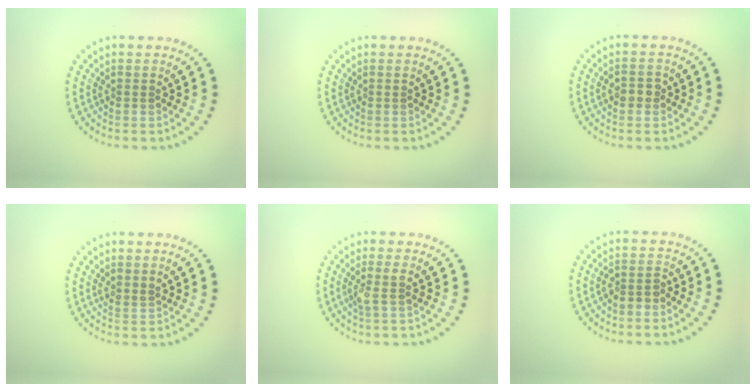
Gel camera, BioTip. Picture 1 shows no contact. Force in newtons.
{"total": 0.0}
{"total": 1.7, "press": 1.7, "slide": 0.3}
{"total": 0.6, "press": 0.3, "slide": 0.6}
{"total": 1.7, "press": 1.5, "slide": 0.8}
{"total": 1.6, "press": 1.3, "slide": 0.8}